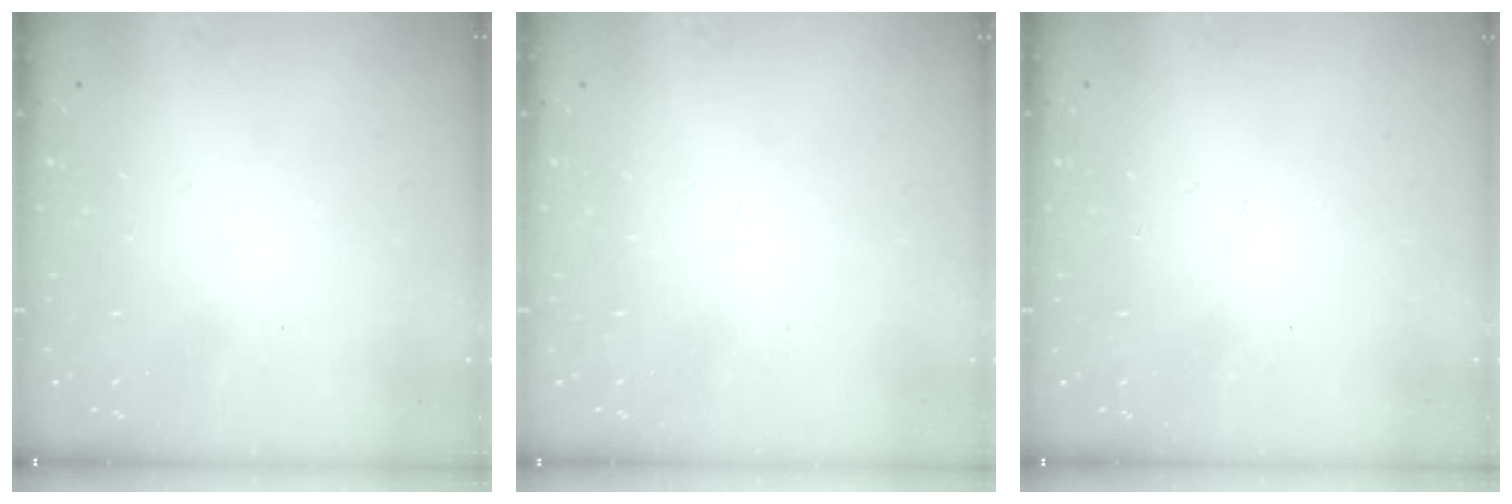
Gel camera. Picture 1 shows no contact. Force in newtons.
{"total": 0.0}
{"total": 0.0}